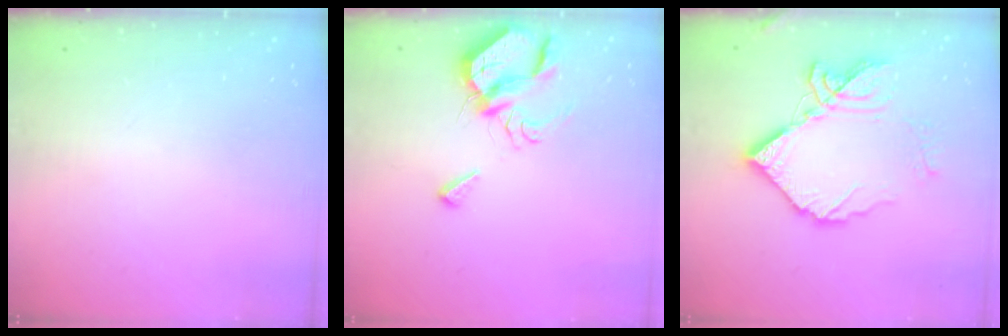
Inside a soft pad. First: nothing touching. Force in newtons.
{"total": 7.9, "press": 7.9, "slide": 0.7}
{"total": 15.8, "press": 15.7, "slide": 1.9}